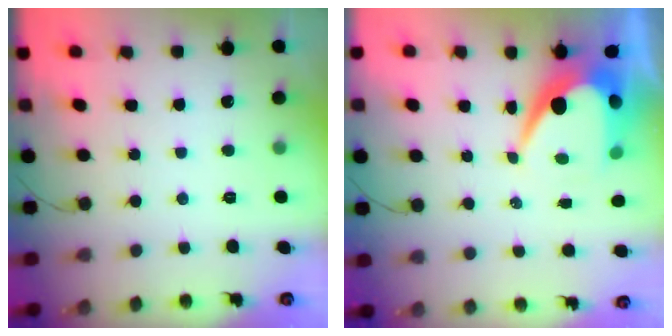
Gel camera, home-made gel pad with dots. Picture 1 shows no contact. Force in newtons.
{"total": 9.5, "press": 9.5, "slide": 0.6}